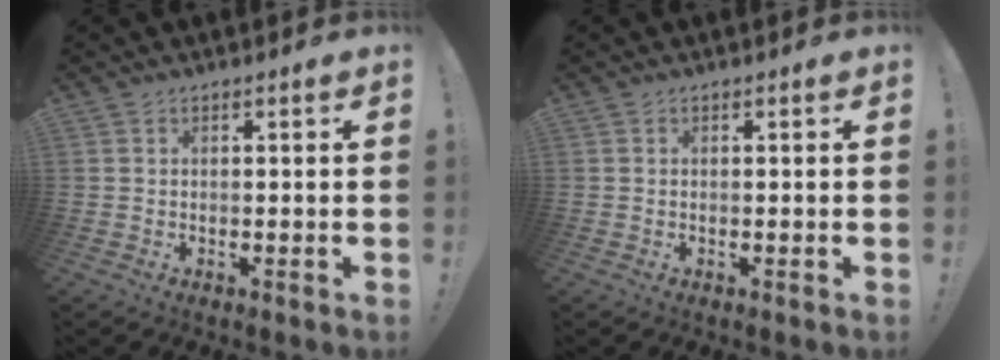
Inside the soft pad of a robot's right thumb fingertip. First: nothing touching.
{"total": 0.0}